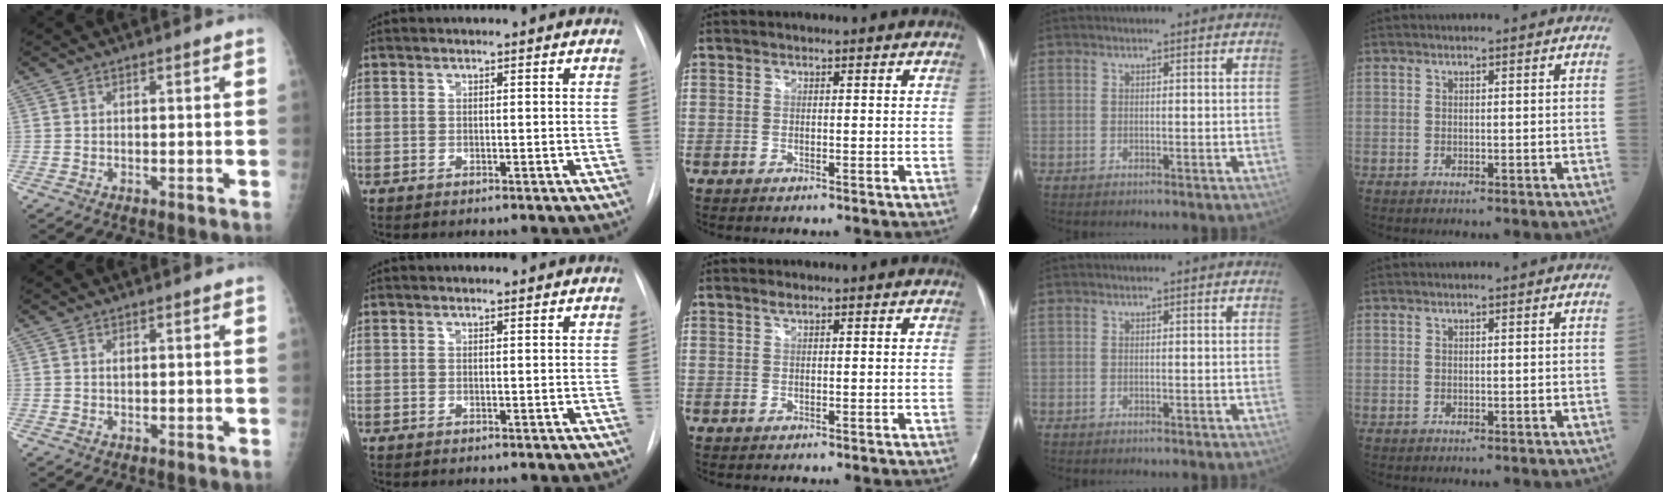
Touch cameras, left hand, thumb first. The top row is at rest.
{"thumb": {"total": 0.9, "force": [0.4, 0.6, 0.5], "torque": [-0.006, -0.001, 0.006]}, "index": {"total": 0.8, "force": [0.8, 0.1, 0.1], "torque": [-0.007, 0.007, 0.013]}, "middle": {"total": 0.6, "force": [0.5, 0.1, 0.4], "torque": [-0.010, 0.003, 0.009]}}